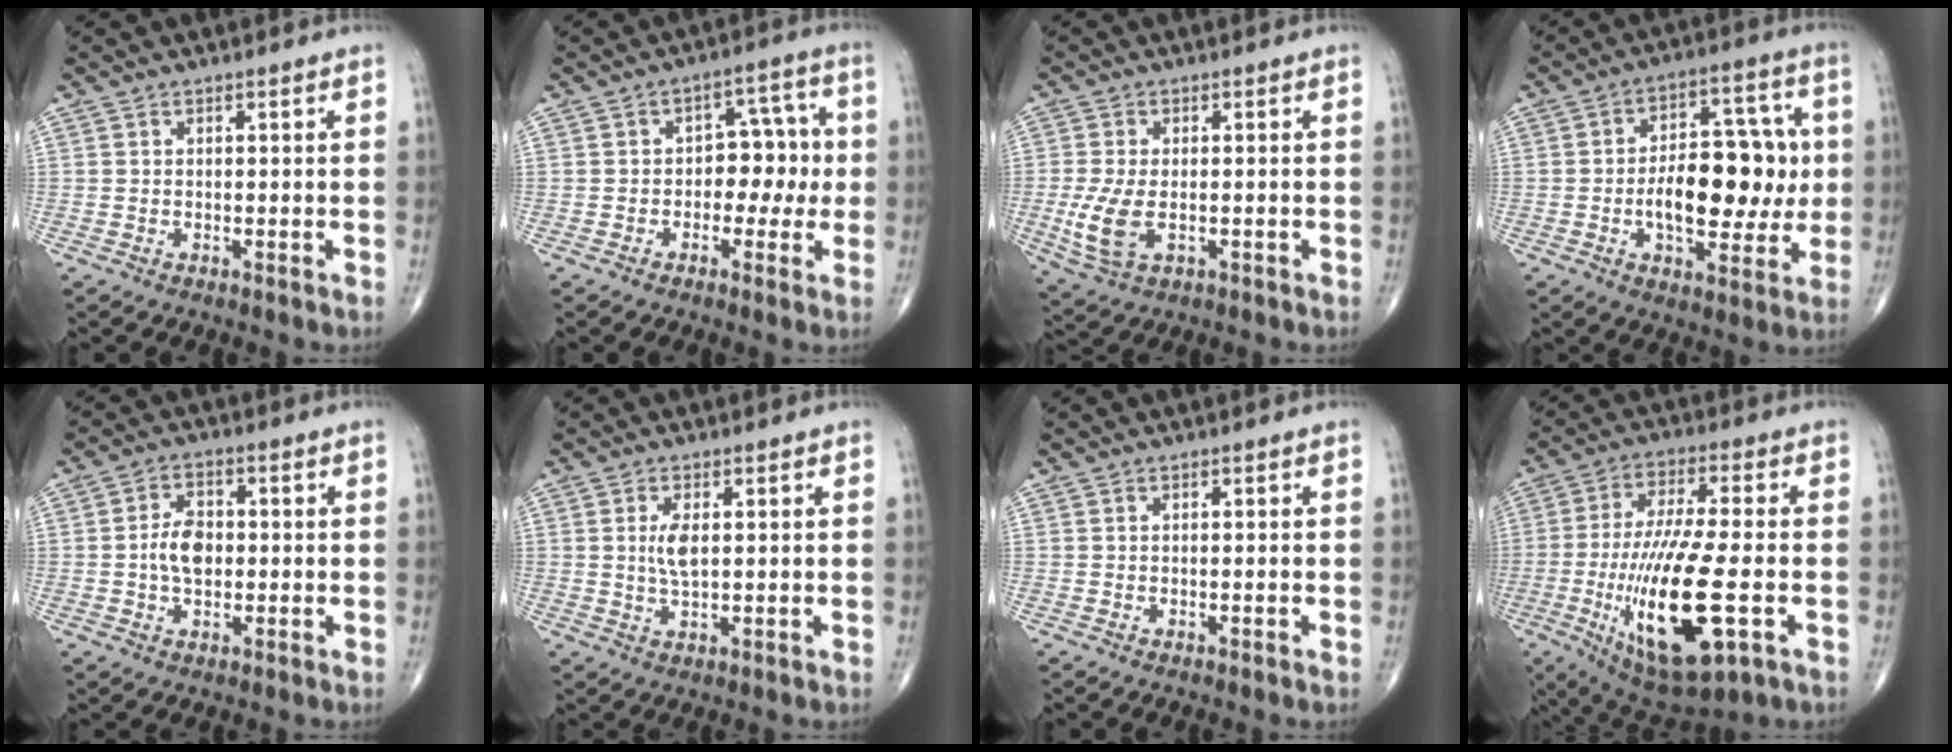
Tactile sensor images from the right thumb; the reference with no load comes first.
{"total": 7.8, "force": [-0.6, 5.3, 5.7], "torque": [-0.030, 0.029, -0.017]}
{"total": 7.2, "force": [-1.4, 3.8, 6.0], "torque": [-0.138, -0.010, -0.023]}
{"total": 17.2, "force": [-0.9, 9.1, 14.6], "torque": [-0.184, 0.024, -0.013]}
{"total": 6.1, "force": [-0.3, 3.9, 4.6], "torque": [-0.076, 0.010, -0.010]}
{"total": 4.1, "force": [0.6, 1.7, 3.6], "torque": [-0.073, -0.008, 0.014]}
{"total": 0.0}
{"total": 21.8, "force": [-5.2, 6.4, 20.2], "torque": [-0.410, -0.006, -0.073]}